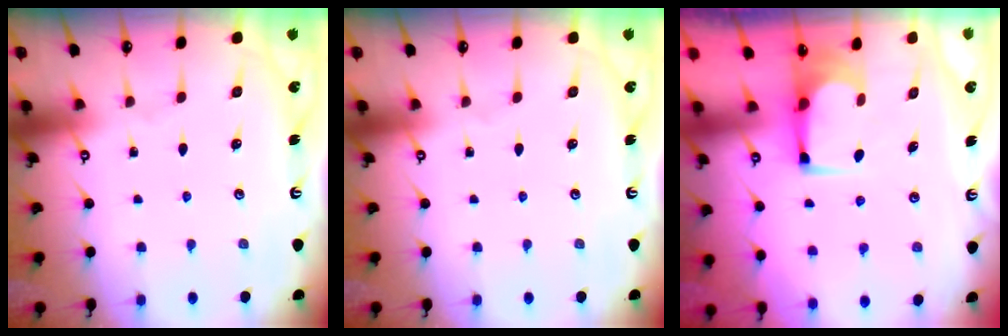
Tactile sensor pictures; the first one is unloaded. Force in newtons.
{"total": 0.0}
{"total": 2.1, "press": 2.1, "slide": 0.1}